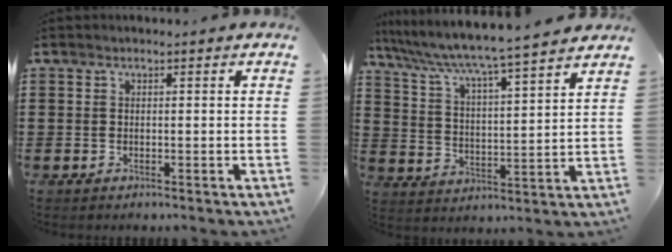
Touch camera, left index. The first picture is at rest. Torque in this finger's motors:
{"motor_torque": [2.14, 0.00, 0.22, 0.09]}